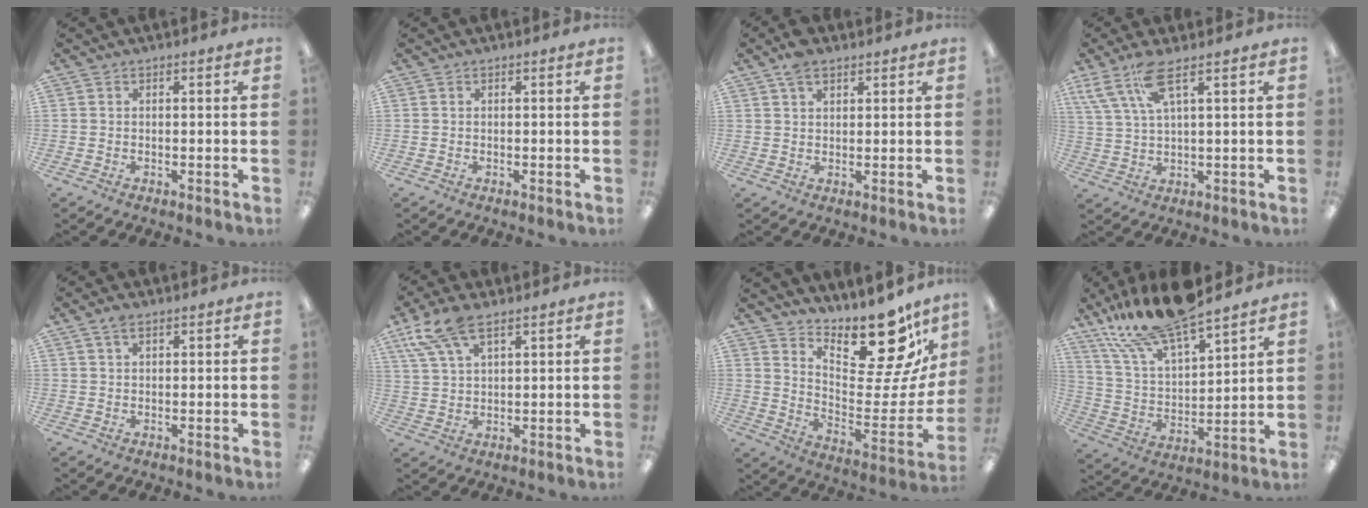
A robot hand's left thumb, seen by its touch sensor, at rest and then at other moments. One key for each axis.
{"total": 0.0}
{"total": 4.7, "fx": 3.2, "fy": 2.4, "fz": 2.6, "tx": -0.048, "ty": -0.001, "tz": 0.058}
{"total": 10.0, "fx": 5.5, "fy": 2.7, "fz": 7.8, "tx": -0.168, "ty": -0.009, "tz": 0.101}
{"total": 2.9, "fx": 1.9, "fy": 1.3, "fz": 1.8, "tx": -0.039, "ty": 0.002, "tz": 0.034}
{"total": 10.0, "fx": 6.6, "fy": 4.1, "fz": 6.3, "tx": -0.134, "ty": -0.014, "tz": 0.127}
{"total": 17.9, "fx": 14.6, "fy": 5.7, "fz": 8.8, "tx": -0.111, "ty": -0.133, "tz": 0.243}
{"total": 18.5, "fx": 15.8, "fy": 4.8, "fz": 8.4, "tx": -0.175, "ty": -0.093, "tz": 0.283}